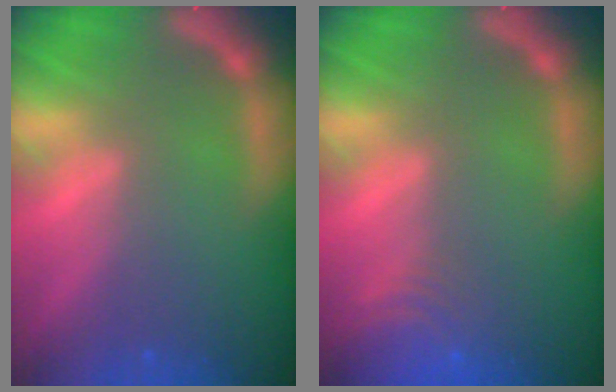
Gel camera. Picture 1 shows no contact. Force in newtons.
{"total": 5.5}